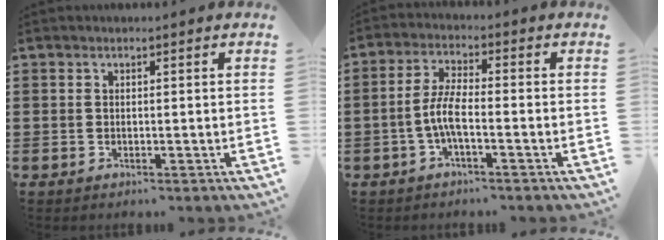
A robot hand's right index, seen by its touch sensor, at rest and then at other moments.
{"total": 5.2, "force": [-1.8, 1.3, 4.7], "torque": [-0.118, -0.009, -0.043]}